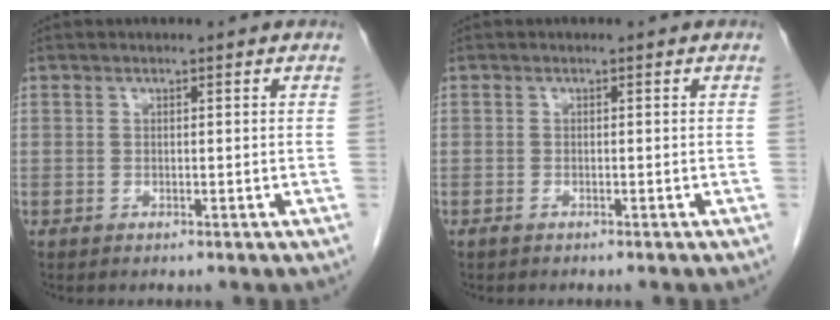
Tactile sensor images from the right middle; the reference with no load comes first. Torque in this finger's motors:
{"motor_torque": [-0.39, 0.16, -0.06, -0.01]}